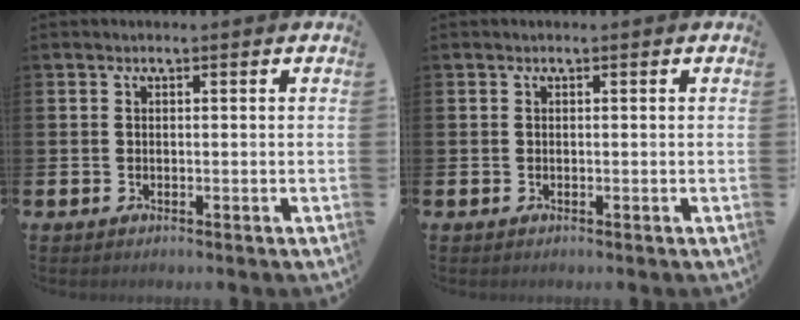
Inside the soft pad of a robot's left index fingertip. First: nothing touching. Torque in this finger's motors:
{"motor_torque": [0.00, 0.00, 0.00, 0.00]}